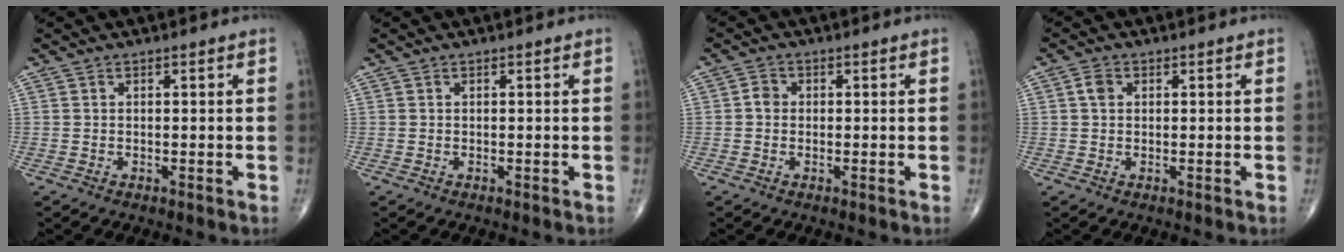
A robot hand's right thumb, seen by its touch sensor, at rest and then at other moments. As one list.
[{"total": 0.0}, {"total": 1.9, "force": [-0.1, 1.7, 1.0], "torque": [-0.007, 0.005, -0.006]}, {"total": 2.0, "force": [0.5, 1.6, 1.2], "torque": [-0.021, 0.004, 0.007]}]